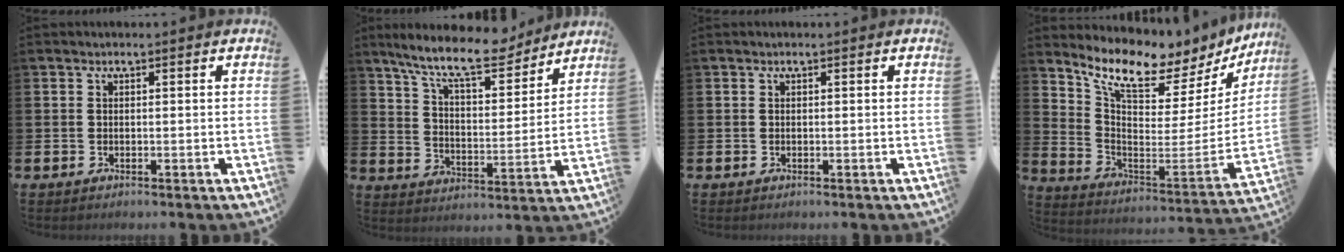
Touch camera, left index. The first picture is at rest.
{"total": 11.5, "force": [10.0, 2.7, 4.9], "torque": [-0.119, -0.055, 0.175]}
{"total": 0.0}
{"total": 9.1, "force": [8.2, 2.4, 3.2], "torque": [-0.087, -0.080, 0.132]}